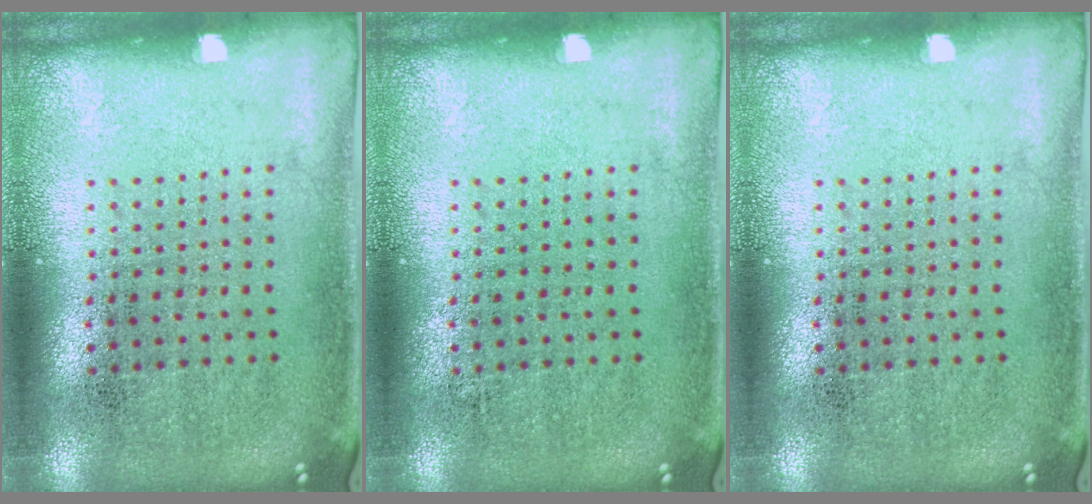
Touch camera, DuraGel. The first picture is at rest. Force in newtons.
{"total": 0.0}
{"total": 0.0}